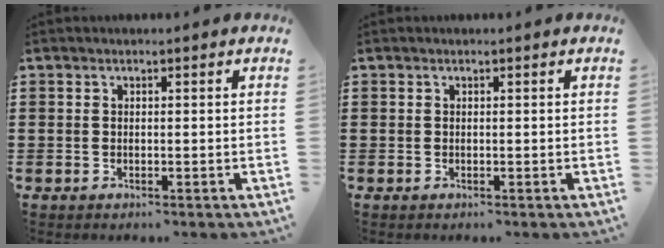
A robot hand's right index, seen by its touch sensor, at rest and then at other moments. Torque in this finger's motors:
{"motor_torque": [0.00, 0.00, 0.00, 0.00]}